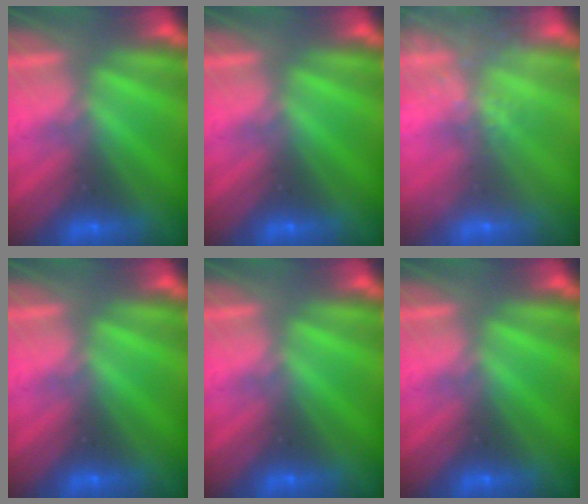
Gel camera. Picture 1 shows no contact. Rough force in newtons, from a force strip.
{"total": 0.0}
{"total": 8.9}
{"total": 0.0}
{"total": 0.0}
{"total": 0.0}